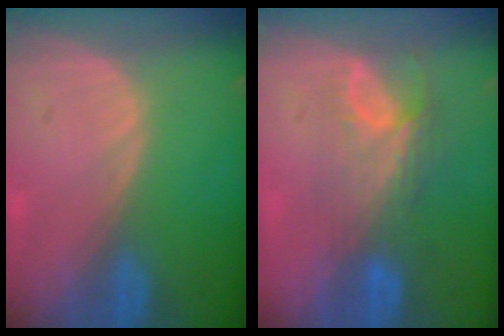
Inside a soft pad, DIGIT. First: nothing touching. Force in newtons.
{"total": 7.8, "press": 6.8, "slide": 3.9}